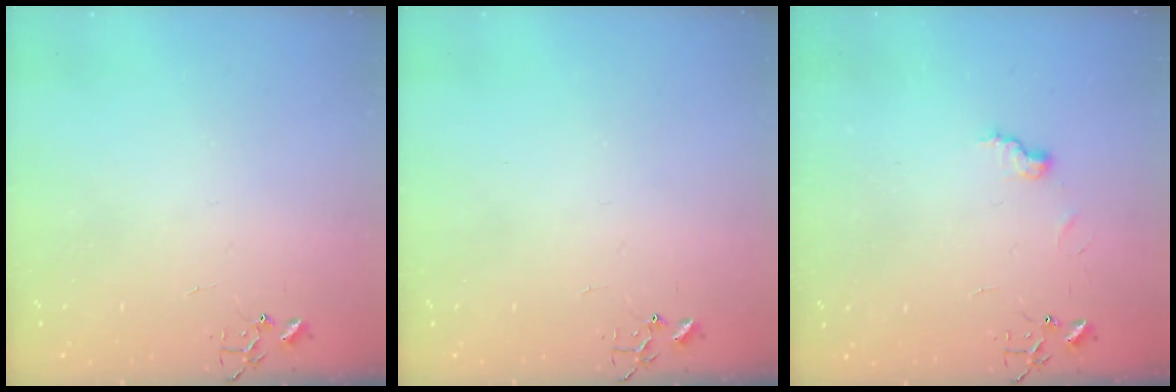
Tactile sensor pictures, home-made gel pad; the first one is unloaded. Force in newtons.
{"total": 0.0}
{"total": 7.4, "press": 7.4, "slide": 0.4}